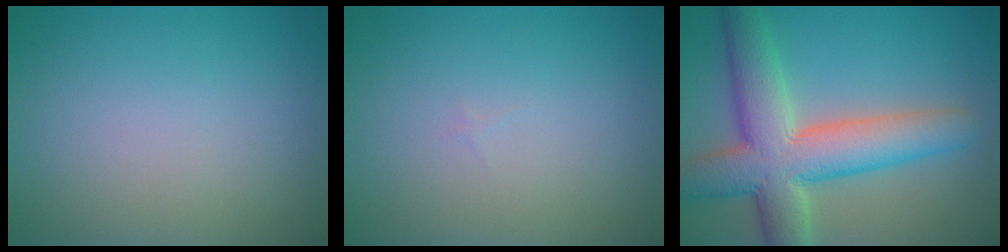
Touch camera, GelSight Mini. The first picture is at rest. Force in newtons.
{"total": 0.0}
{"total": 9.4, "press": 9.4, "slide": 0.6}